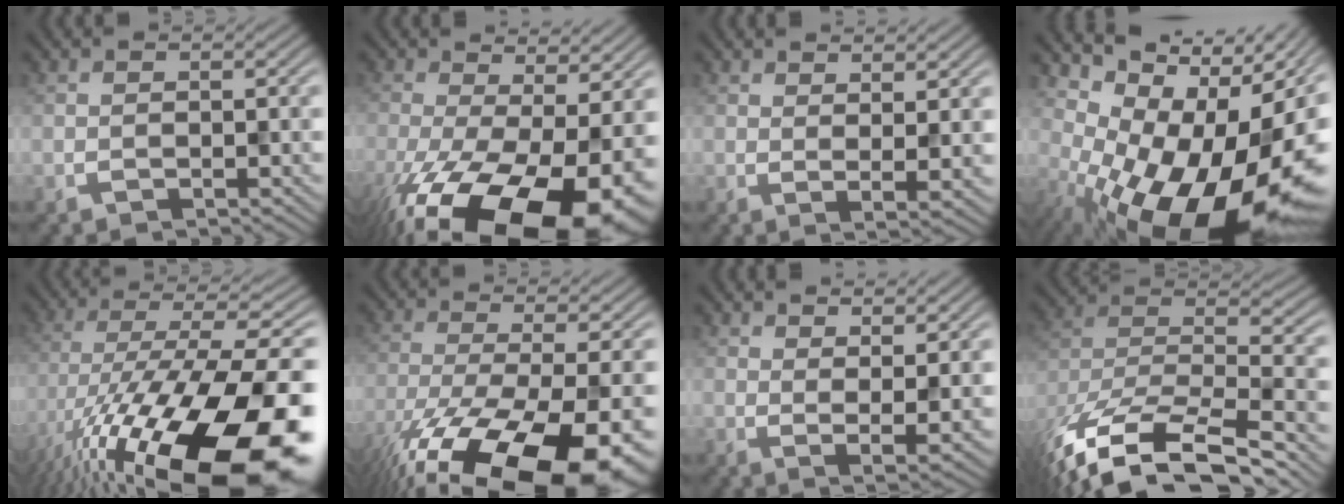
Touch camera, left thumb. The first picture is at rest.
{"total": 16.9, "force": [-7.3, 7.5, 13.3], "torque": [-0.249, -0.053, -0.094]}
{"total": 2.7, "force": [1.7, 0.4, 2.0], "torque": [-0.036, -0.001, 0.045]}
{"total": 17.3, "force": [-5.3, 9.6, 13.4], "torque": [-0.166, -0.026, -0.062]}
{"total": 19.5, "force": [-10.2, 6.6, 15.2], "torque": [-0.257, -0.031, -0.141]}
{"total": 16.5, "force": [-9.9, 5.3, 12.1], "torque": [-0.241, -0.052, -0.133]}
{"total": 3.6, "force": [2.6, 0.5, 2.4], "torque": [-0.046, -0.008, 0.066]}
{"total": 14.4, "force": [-10.3, 5.8, 8.3], "torque": [-0.196, -0.039, -0.143]}